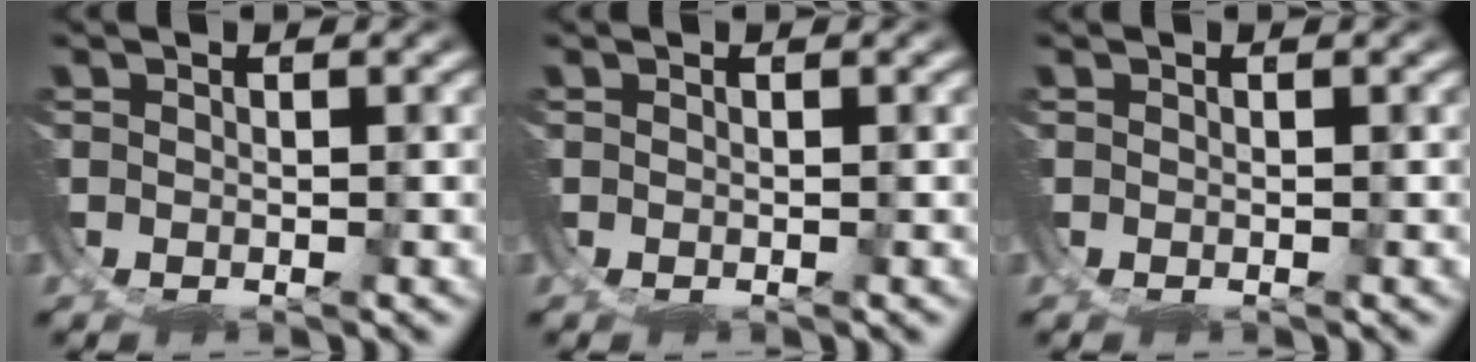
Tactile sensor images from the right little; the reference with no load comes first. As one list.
[{"total": 0.0}, {"total": 0.0}]